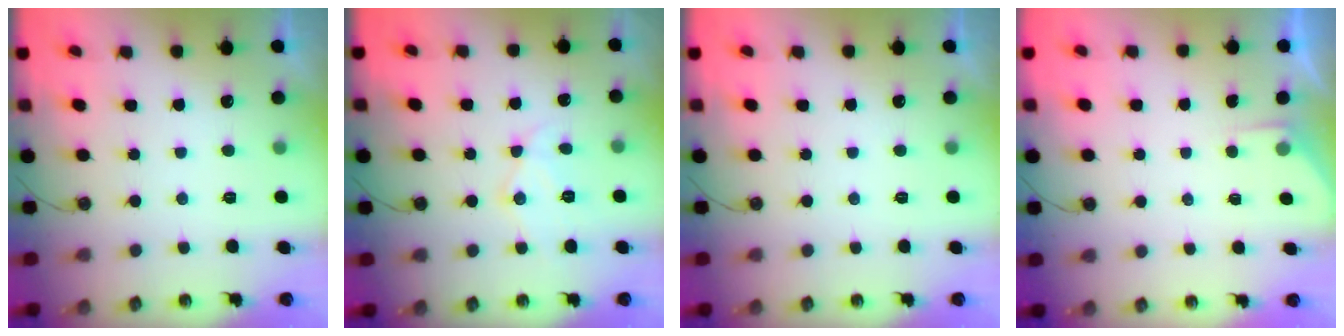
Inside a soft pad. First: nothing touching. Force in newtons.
{"total": 10.2, "press": 10.2, "slide": 0.5}
{"total": 0.0}
{"total": 2.1, "press": 2.0, "slide": 0.3}